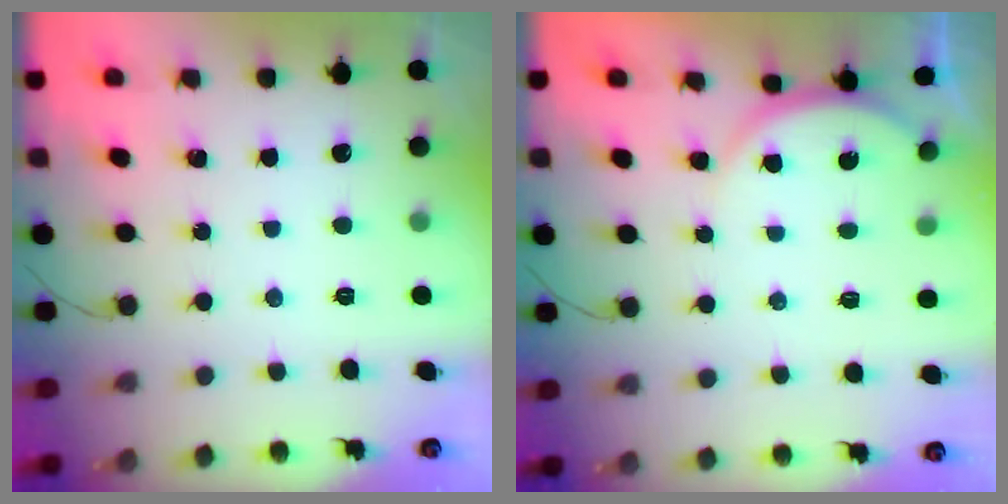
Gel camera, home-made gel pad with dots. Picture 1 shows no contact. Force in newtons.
{"total": 4.8, "press": 4.7, "slide": 0.5}